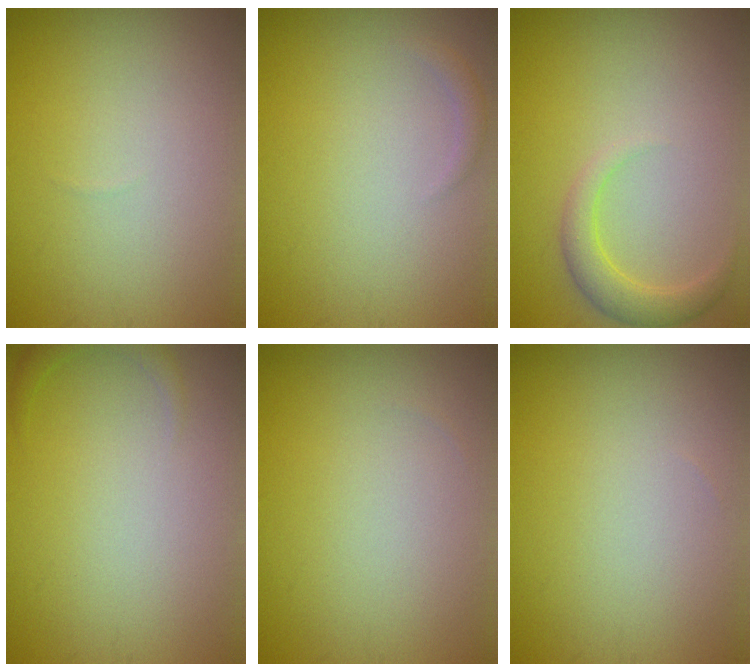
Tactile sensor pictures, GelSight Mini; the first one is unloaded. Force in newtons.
{"total": 0.9, "press": 0.9, "slide": 0.1}
{"total": 2.4, "press": 2.4, "slide": 0.2}
{"total": 1.2, "press": 1.2, "slide": 0.2}
{"total": 0.0}
{"total": 0.0}